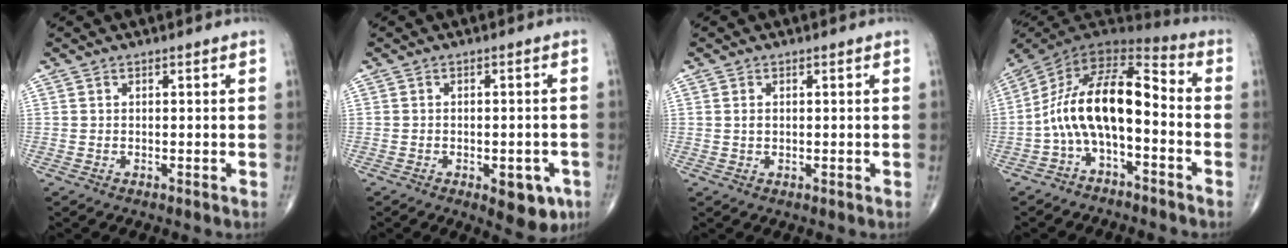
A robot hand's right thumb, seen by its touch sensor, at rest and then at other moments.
{"total": 7.1, "force": [-3.1, 3.3, 5.4], "torque": [-0.048, 0.010, -0.031]}
{"total": 1.0, "force": [0.2, 0.6, 0.8], "torque": [-0.015, -0.001, 0.005]}
{"total": 15.2, "force": [-3.0, 6.9, 13.2], "torque": [-0.225, 0.081, -0.066]}